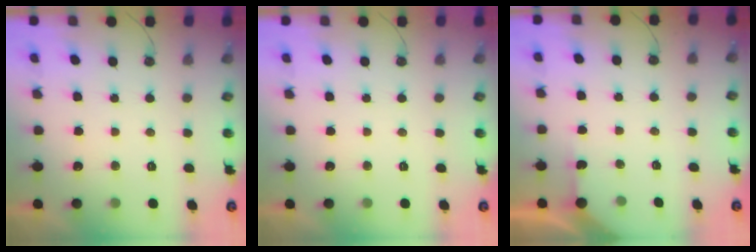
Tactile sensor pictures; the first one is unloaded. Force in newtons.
{"total": 0.0}
{"total": 2.0, "press": 1.9, "slide": 0.2}